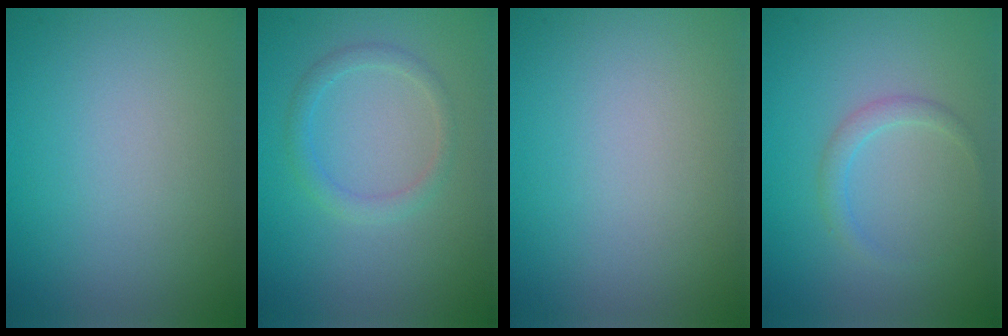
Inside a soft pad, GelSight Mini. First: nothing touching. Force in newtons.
{"total": 1.6, "press": 1.6, "slide": 0.0}
{"total": 0.0}
{"total": 1.4, "press": 1.4, "slide": 0.0}